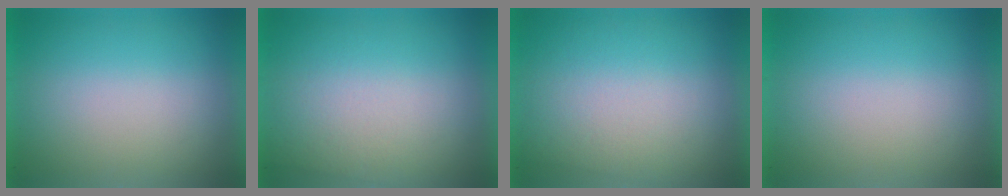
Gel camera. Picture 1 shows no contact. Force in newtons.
{"total": 2.4}
{"total": 2.6}
{"total": 0.0}